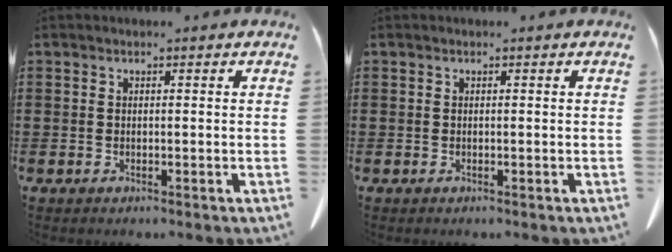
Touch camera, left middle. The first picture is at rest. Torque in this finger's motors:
{"motor_torque": [0.14, -0.18, 0.02, -0.01]}